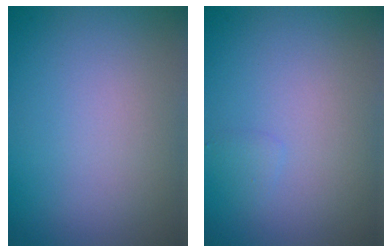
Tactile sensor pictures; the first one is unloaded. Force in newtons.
{"total": 0.7, "press": 0.7, "slide": 0.0}